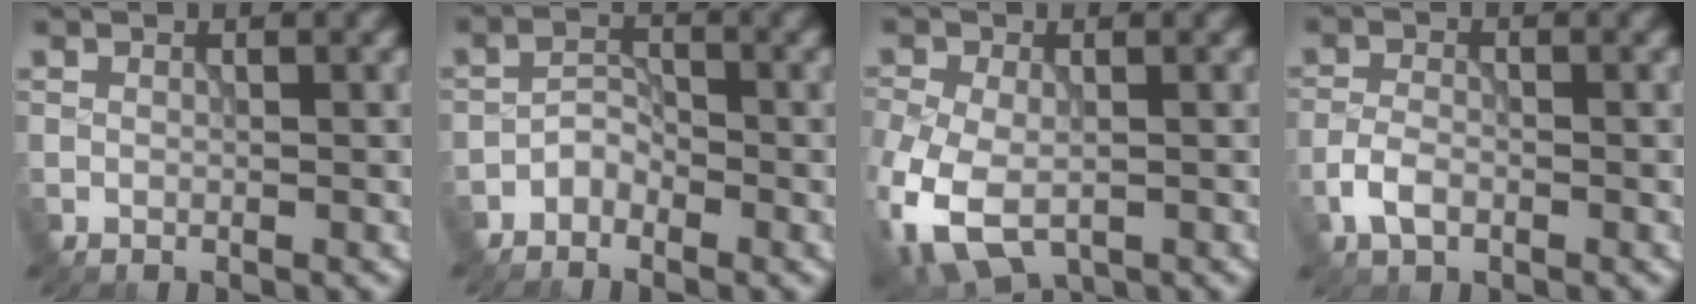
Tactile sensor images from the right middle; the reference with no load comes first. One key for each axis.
{"total": 1.8, "fx": -1.4, "fy": 1.0, "fz": 0.4, "tx": -0.004, "ty": 0.009, "tz": -0.031}
{"total": 8.7, "fx": -3.9, "fy": 5.2, "fz": 5.8, "tx": -0.151, "ty": -0.040, "tz": -0.069}
{"total": 2.5, "fx": -1.3, "fy": 1.5, "fz": 1.5, "tx": -0.031, "ty": -0.002, "tz": -0.031}